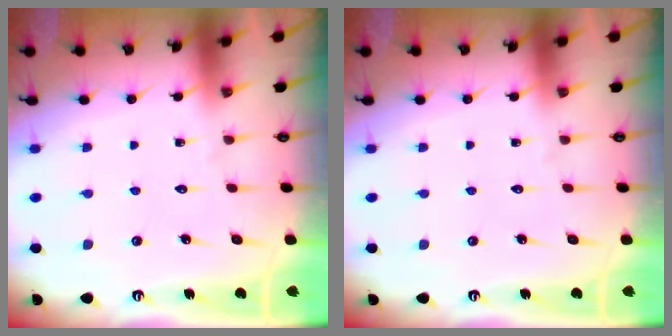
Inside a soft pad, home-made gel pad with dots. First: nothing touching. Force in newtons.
{"total": 0.0}